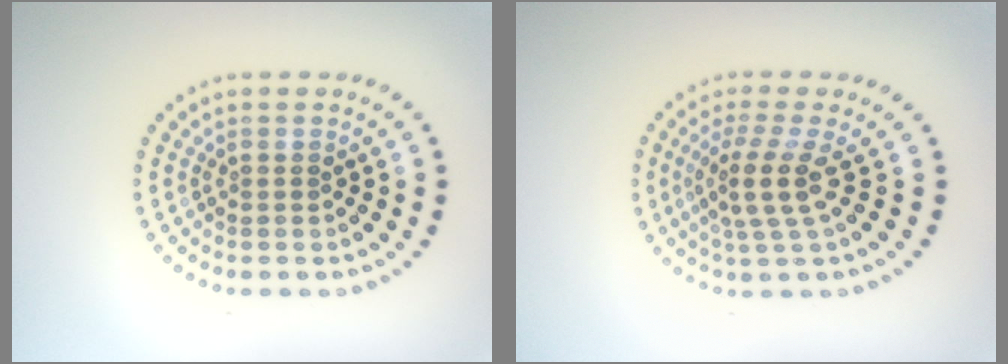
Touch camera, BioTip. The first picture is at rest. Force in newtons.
{"total": 3.5, "press": 2.5, "slide": 2.5}